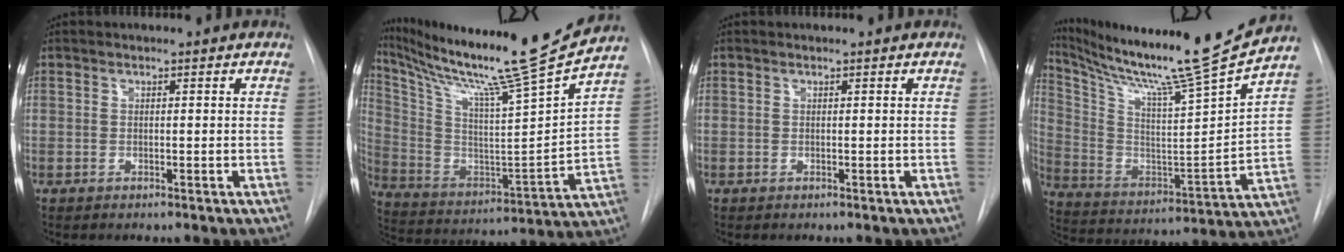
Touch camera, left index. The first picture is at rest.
{"total": 23.5, "force": [20.4, -2.8, 11.3], "torque": [-0.215, -0.069, 0.328]}
{"total": 0.0}
{"total": 22.3, "force": [19.8, -2.8, 9.9], "torque": [-0.191, -0.074, 0.317]}